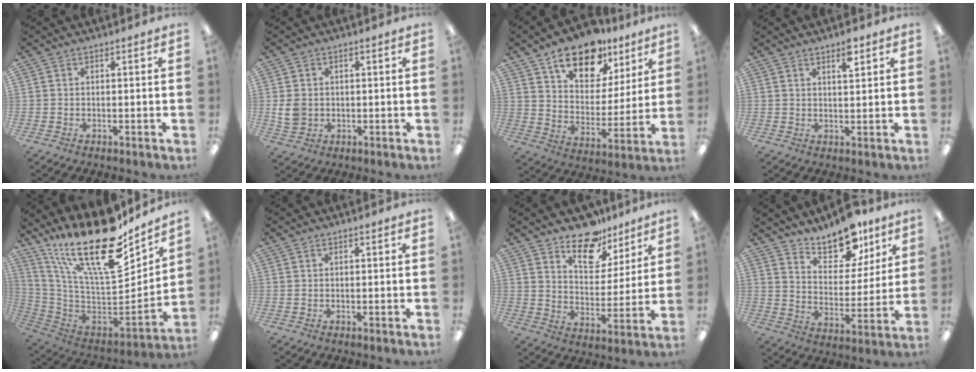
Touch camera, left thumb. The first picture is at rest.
{"total": 4.6, "force": [0.2, 3.9, 2.5], "torque": [-0.051, 0.001, 0.003]}
{"total": 16.4, "force": [11.5, 8.7, 7.7], "torque": [-0.119, -0.062, 0.204]}
{"total": 4.0, "force": [2.8, 1.1, 2.7], "torque": [-0.035, -0.008, 0.044]}
{"total": 26.9, "force": [16.6, 9.6, 18.9], "torque": [-0.343, -0.127, 0.282]}
{"total": 0.0}
{"total": 12.8, "force": [9.7, 6.8, 5.0], "torque": [-0.071, -0.061, 0.177]}
{"total": 12.7, "force": [10.7, 5.1, 4.6], "torque": [-0.074, -0.070, 0.198]}